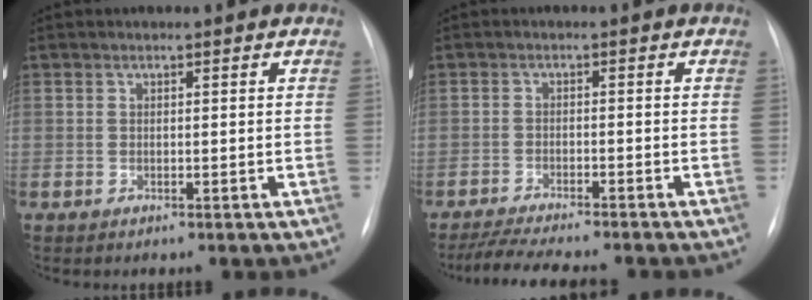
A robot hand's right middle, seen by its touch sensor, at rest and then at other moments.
{"total": 9.9, "force": [-8.7, 1.1, 4.7], "torque": [-0.073, -0.015, -0.131]}